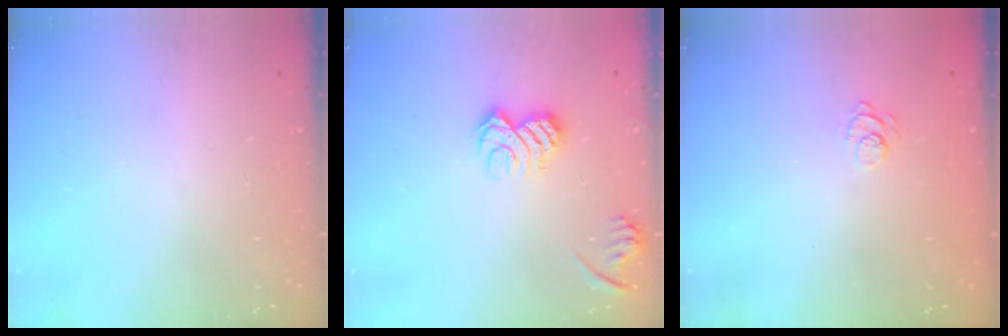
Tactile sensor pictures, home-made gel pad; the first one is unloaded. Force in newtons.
{"total": 10.4, "press": 10.3, "slide": 1.3}
{"total": 2.1, "press": 1.6, "slide": 1.3}